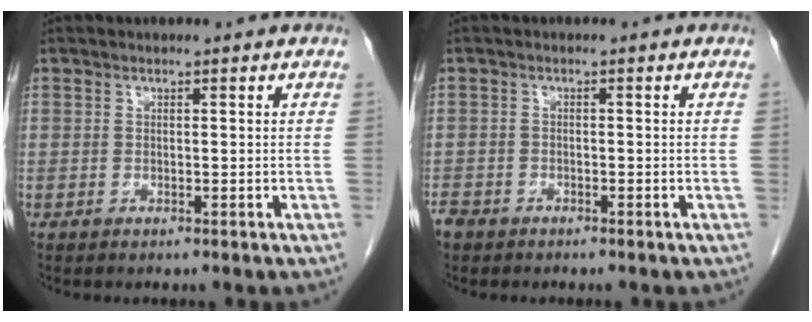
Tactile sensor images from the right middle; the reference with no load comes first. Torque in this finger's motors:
{"motor_torque": [0.31, -0.56, 0.05, 0.03]}